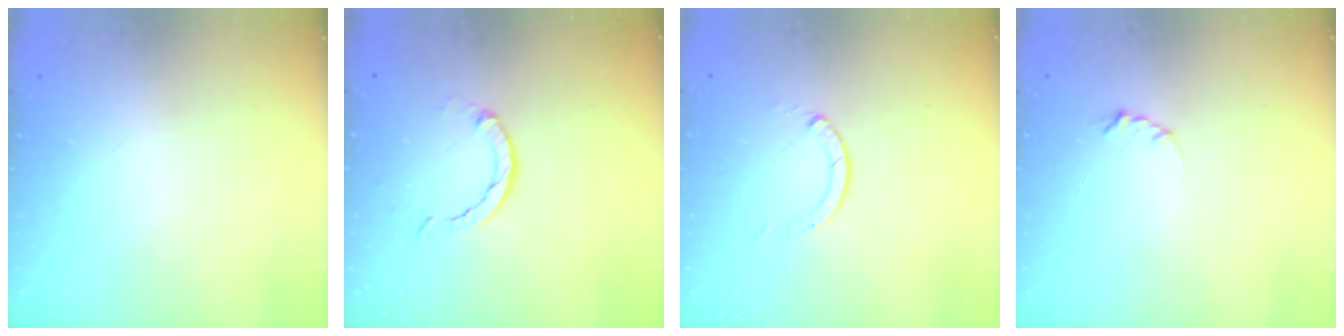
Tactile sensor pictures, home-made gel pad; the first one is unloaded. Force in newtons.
{"total": 2.3, "press": 2.3, "slide": 0.2}
{"total": 0.0}
{"total": 2.3, "press": 2.3, "slide": 0.4}